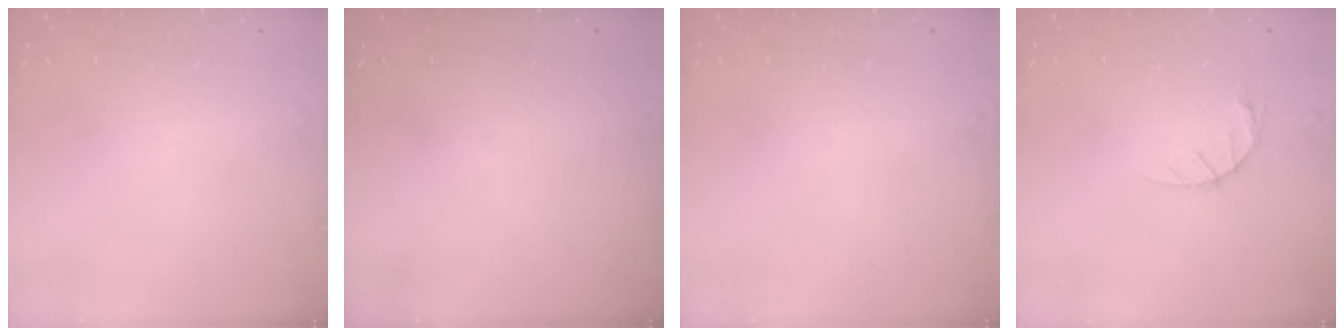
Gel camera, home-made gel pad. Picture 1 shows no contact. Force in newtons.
{"total": 0.0}
{"total": 0.0}
{"total": 3.3, "press": 3.2, "slide": 0.5}